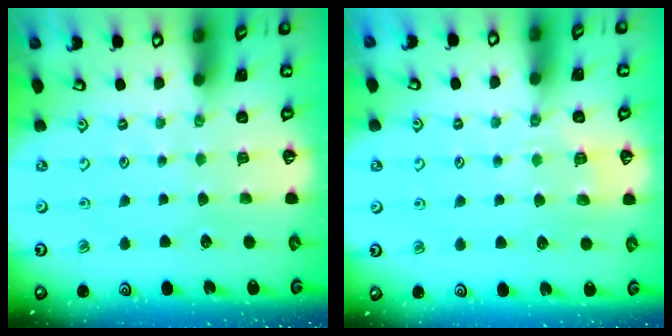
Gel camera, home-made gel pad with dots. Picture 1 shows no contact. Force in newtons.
{"total": 5.2, "press": 5.1, "slide": 1.0}